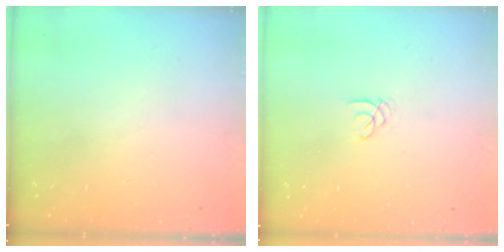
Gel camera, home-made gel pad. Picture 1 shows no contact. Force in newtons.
{"total": 1.4, "press": 1.4, "slide": 0.1}